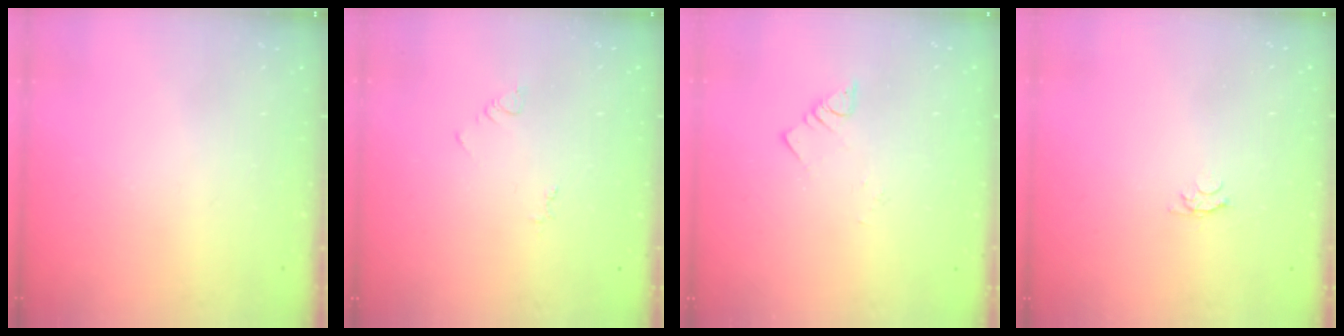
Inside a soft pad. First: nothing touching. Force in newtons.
{"total": 2.9, "press": 2.9, "slide": 0.4}
{"total": 1.9, "press": 1.9, "slide": 0.1}
{"total": 3.3, "press": 3.2, "slide": 0.5}